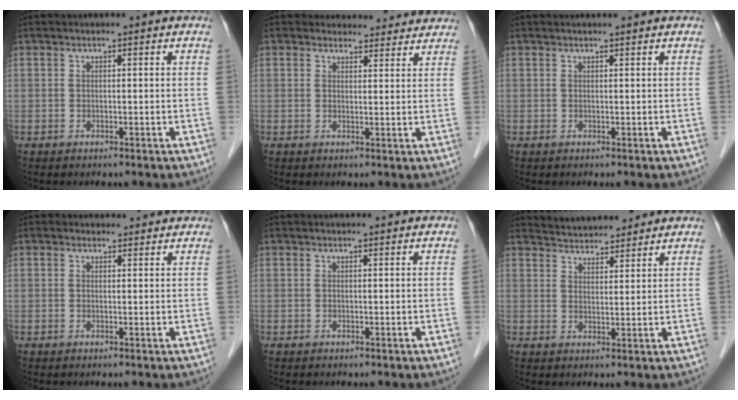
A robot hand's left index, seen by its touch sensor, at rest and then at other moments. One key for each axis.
{"total": 6.3, "fx": 5.9, "fy": 2.2, "fz": 0.2, "tx": 0.015, "ty": 0.004, "tz": 0.053}
{"total": 1.8, "fx": 1.6, "fy": -0.1, "fz": 0.7, "tx": -0.006, "ty": 0.013, "tz": 0.022}
{"total": 1.9, "fx": 1.8, "fy": 0.8, "fz": 0.0, "tx": -0.003, "ty": 0.006, "tz": 0.017}
{"total": 1.2, "fx": 1.1, "fy": -0.1, "fz": 0.5, "tx": -0.005, "ty": 0.011, "tz": 0.016}
{"total": 6.9, "fx": 6.6, "fy": 1.4, "fz": 1.1, "tx": -0.017, "ty": 0.019, "tz": 0.098}